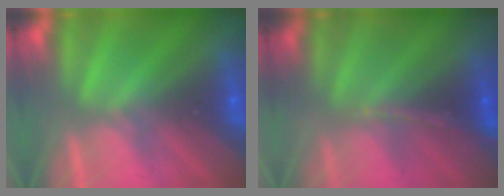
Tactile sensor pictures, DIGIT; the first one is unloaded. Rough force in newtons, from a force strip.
{"total": 1.2}